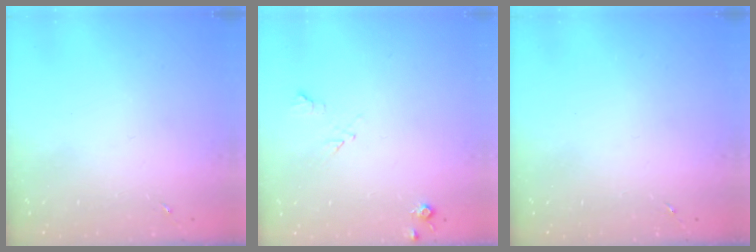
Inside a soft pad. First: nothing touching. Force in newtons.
{"total": 5.8, "press": 5.8, "slide": 0.8}
{"total": 0.0}